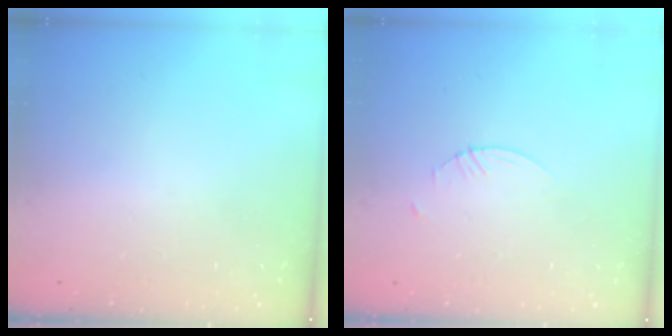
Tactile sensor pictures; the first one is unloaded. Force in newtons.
{"total": 1.6, "press": 1.5, "slide": 0.2}